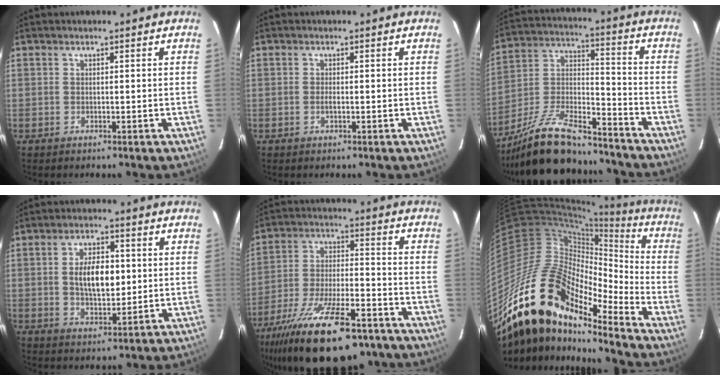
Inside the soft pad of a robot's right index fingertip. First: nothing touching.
{"total": 0.9, "force": [-0.3, 0.2, 0.8], "torque": [-0.015, -0.002, -0.005]}
{"total": 20.4, "force": [-16.4, 6.1, 10.4], "torque": [-0.218, 0.000, -0.279]}
{"total": 8.9, "force": [0.7, 4.5, 7.7], "torque": [-0.135, 0.008, 0.018]}
{"total": 25.4, "force": [-18.2, 8.5, 15.6], "torque": [-0.294, -0.048, -0.278]}
{"total": 23.5, "force": [-16.7, 9.8, 13.4], "torque": [-0.224, -0.025, -0.313]}